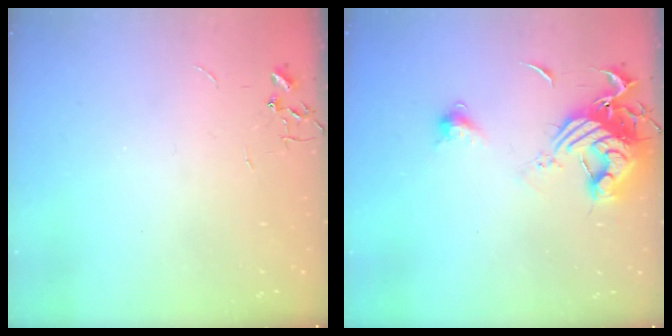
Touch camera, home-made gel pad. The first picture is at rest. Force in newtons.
{"total": 12.5, "press": 12.4, "slide": 1.5}